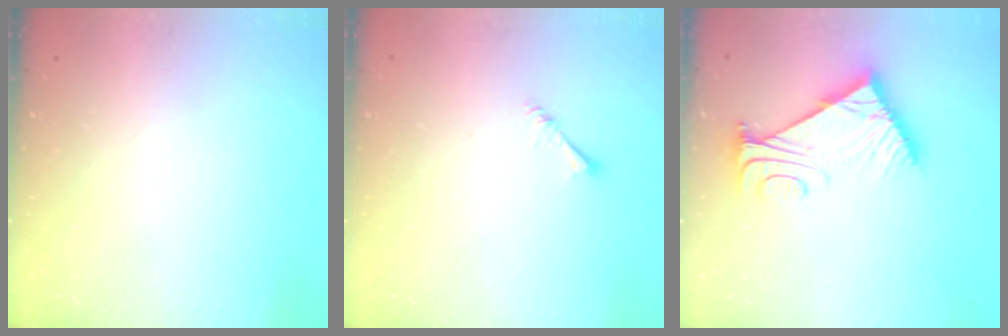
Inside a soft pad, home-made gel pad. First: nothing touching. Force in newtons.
{"total": 1.8, "press": 1.8, "slide": 0.1}
{"total": 8.1, "press": 8.0, "slide": 1.0}